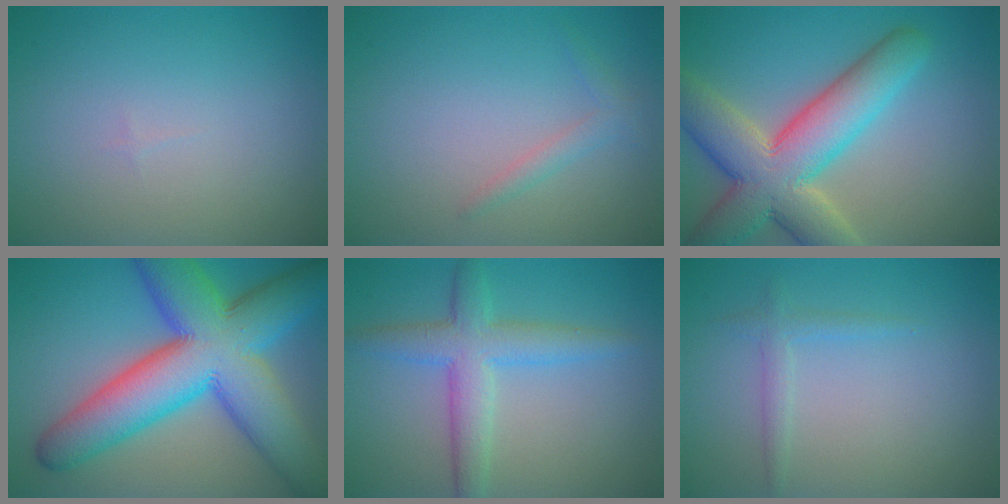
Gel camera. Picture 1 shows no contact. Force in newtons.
{"total": 1.3, "press": 1.3, "slide": 0.0}
{"total": 10.3, "press": 10.2, "slide": 1.0}
{"total": 14.5, "press": 14.5, "slide": 0.2}
{"total": 4.5, "press": 4.5, "slide": 0.1}
{"total": 1.3, "press": 1.3, "slide": 0.0}